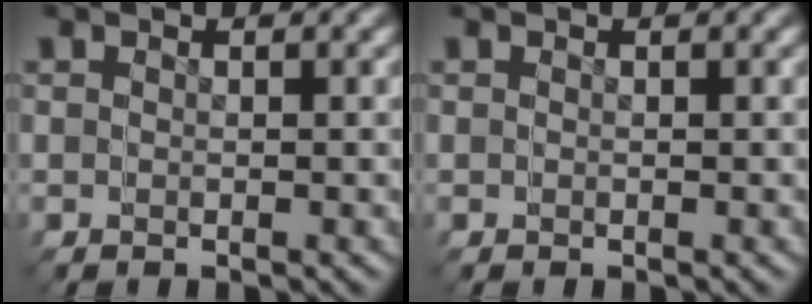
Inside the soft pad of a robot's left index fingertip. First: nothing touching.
{"total": 0.0}